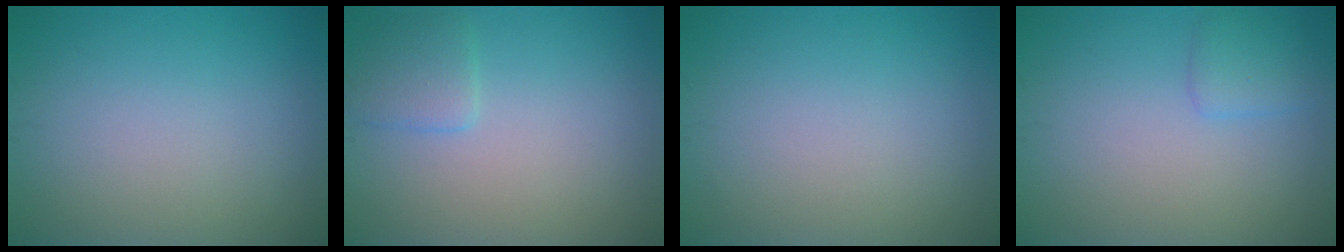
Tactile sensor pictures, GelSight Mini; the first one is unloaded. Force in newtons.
{"total": 1.9, "press": 1.9, "slide": 0.1}
{"total": 0.0}
{"total": 1.6, "press": 1.6, "slide": 0.0}